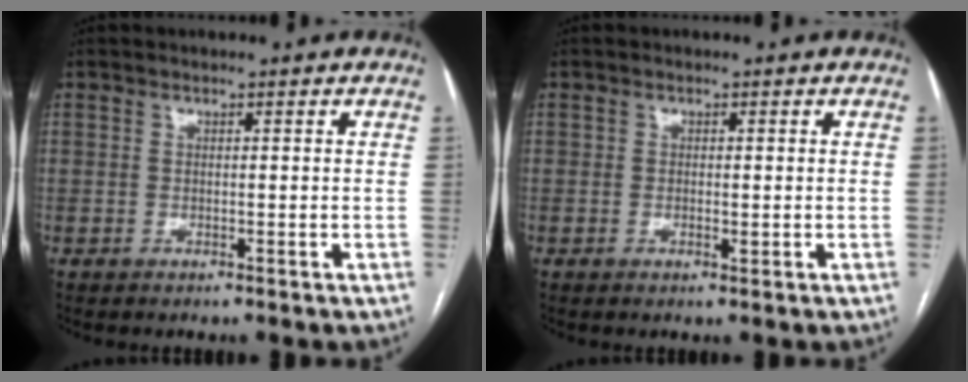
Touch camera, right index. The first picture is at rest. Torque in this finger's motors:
{"motor_torque": [-0.25, 0.10, 0.00, 0.00]}